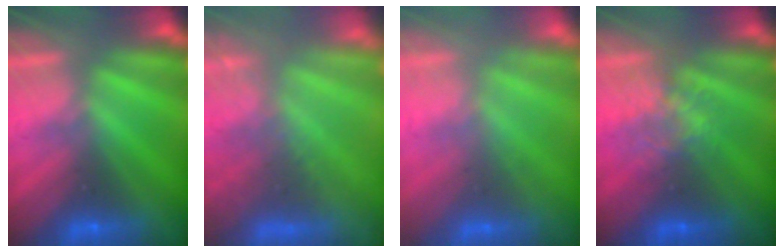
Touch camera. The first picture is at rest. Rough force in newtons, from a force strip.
{"total": 9.6}
{"total": 2.2}
{"total": 3.9}